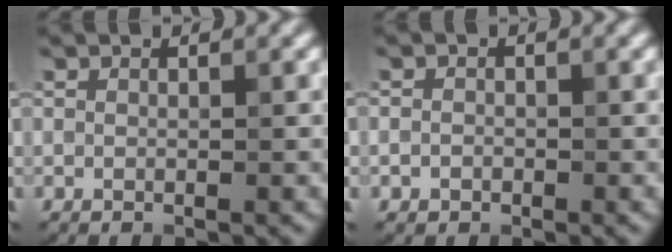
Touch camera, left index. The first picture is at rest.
{"total": 0.9, "force": [-0.4, 0.8, 0.3], "torque": [-0.002, -0.003, -0.009]}